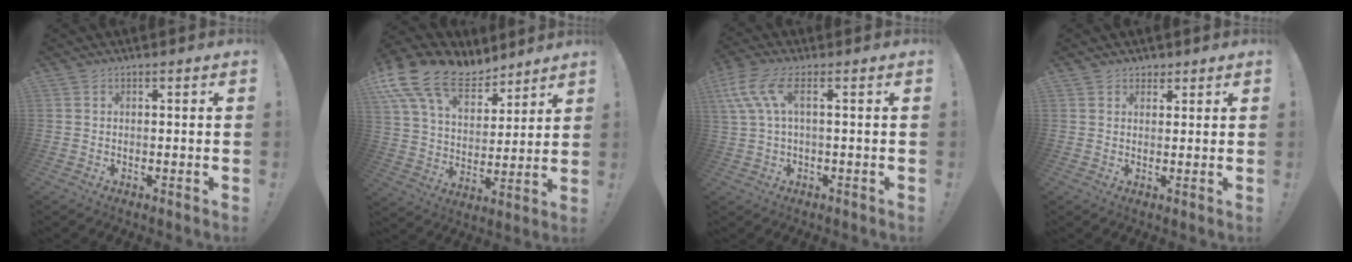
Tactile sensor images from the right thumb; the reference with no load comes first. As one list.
[{"total": 17.8, "force": [12.0, 9.8, 8.8], "torque": [-0.160, -0.076, 0.225]}, {"total": 8.8, "force": [2.6, 3.4, 7.7], "torque": [-0.167, -0.005, 0.051]}, {"total": 2.7, "force": [1.9, 1.9, 0.3], "torque": [0.000, -0.007, 0.034]}]